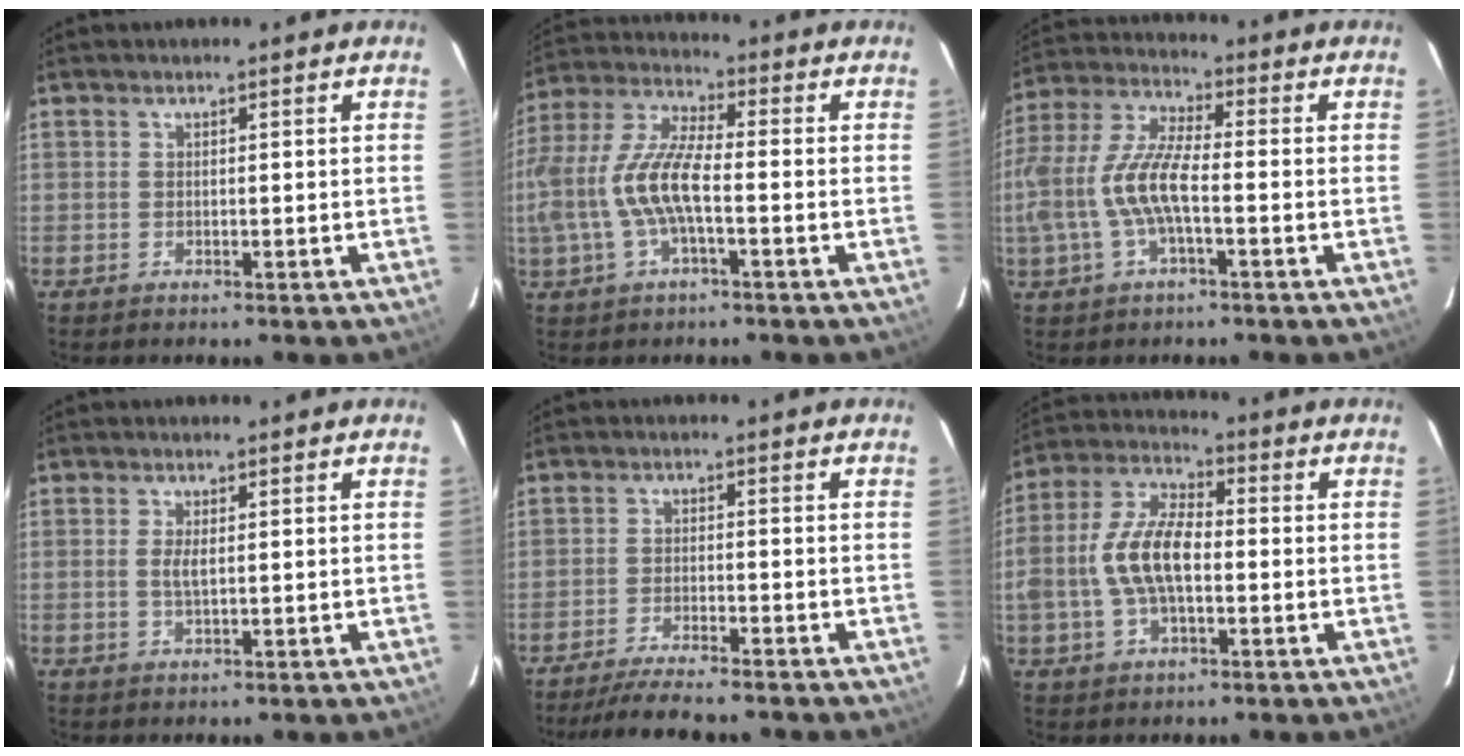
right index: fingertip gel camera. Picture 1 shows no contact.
{"total": 13.5, "force": [-2.5, 4.3, 12.6], "torque": [-0.264, 0.003, -0.048]}
{"total": 12.8, "force": [-2.6, 3.9, 11.9], "torque": [-0.252, 0.002, -0.050]}
{"total": 2.2, "force": [0.2, 0.7, 2.0], "torque": [-0.041, -0.001, 0.003]}
{"total": 10.0, "force": [-8.9, 1.0, 4.5], "torque": [-0.099, -0.016, -0.142]}
{"total": 11.6, "force": [-1.5, 5.8, 9.9], "torque": [-0.206, 0.015, -0.030]}